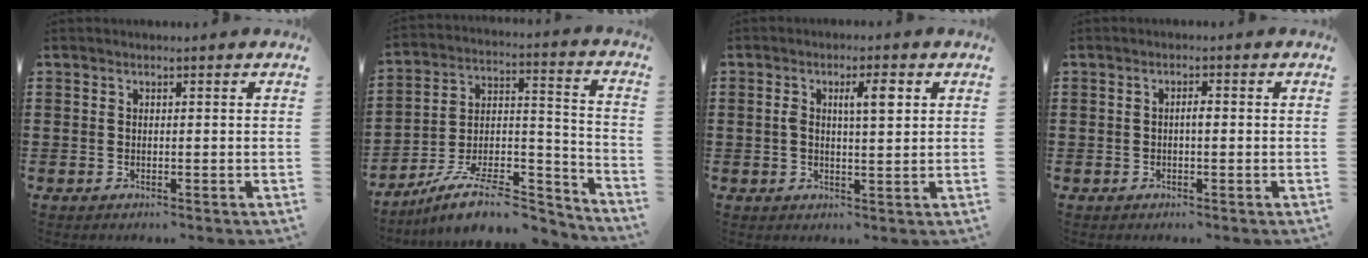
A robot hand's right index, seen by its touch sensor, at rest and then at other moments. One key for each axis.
{"total": 10.8, "fx": -8.6, "fy": 3.5, "fz": 5.5, "tx": -0.087, "ty": 0.032, "tz": -0.161}
{"total": 4.2, "fx": 1.1, "fy": 1.1, "fz": 3.9, "tx": -0.064, "ty": 0.002, "tz": 0.012}
{"total": 1.4, "fx": -0.2, "fy": 0.4, "fz": 1.4, "tx": -0.026, "ty": 0.001, "tz": -0.005}